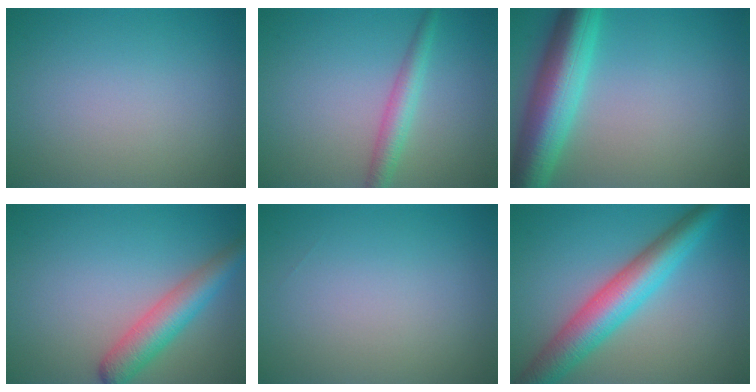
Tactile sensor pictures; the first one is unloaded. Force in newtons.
{"total": 2.6, "press": 2.6, "slide": 0.1}
{"total": 8.4, "press": 8.4, "slide": 0.2}
{"total": 4.5, "press": 4.5, "slide": 0.2}
{"total": 0.0}
{"total": 7.2, "press": 7.2, "slide": 0.1}